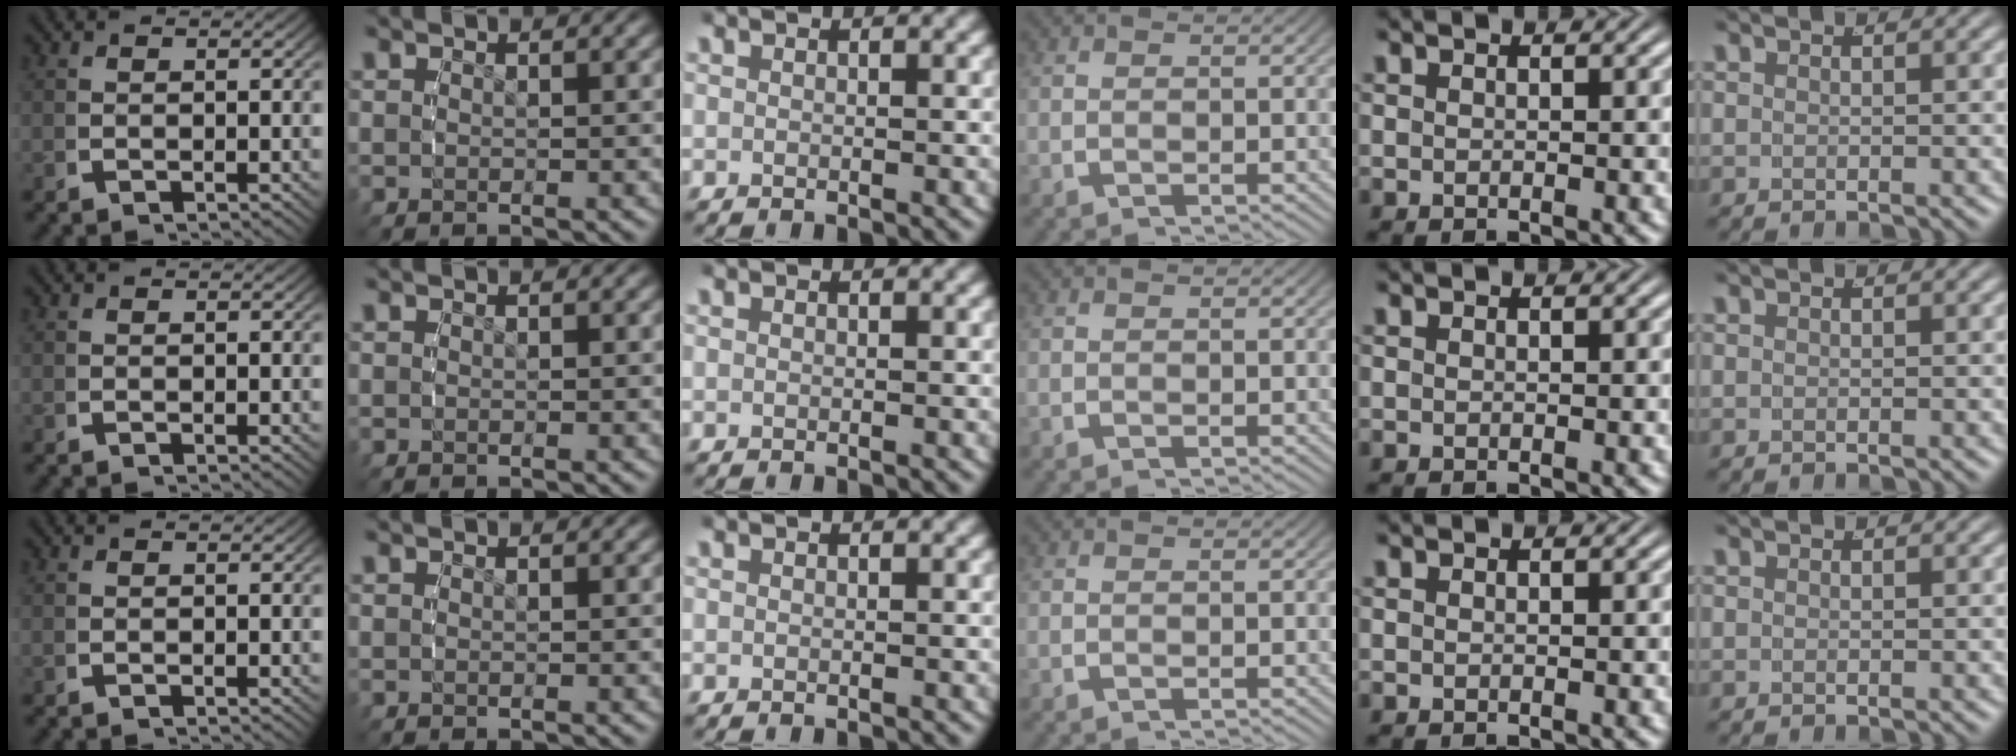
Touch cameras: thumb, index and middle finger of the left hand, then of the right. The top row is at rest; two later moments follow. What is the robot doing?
{"motion": "reach", "object": "jar lid"}